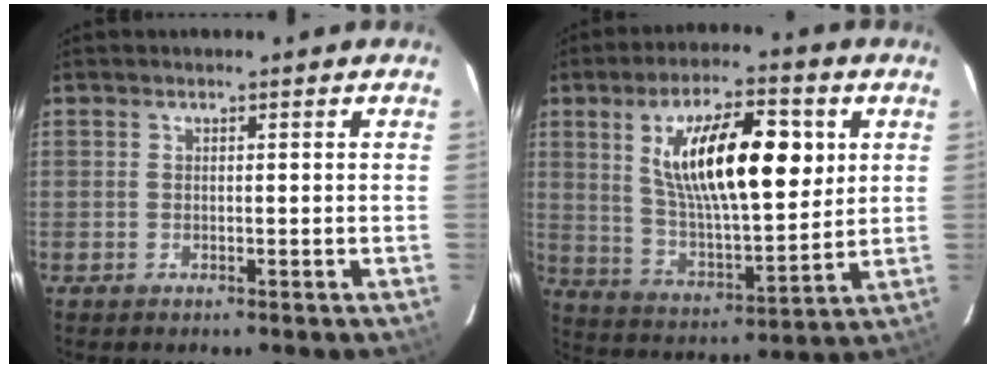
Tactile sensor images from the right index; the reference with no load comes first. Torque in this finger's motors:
{"motor_torque": [1.30, 0.83, 1.05, 0.21]}